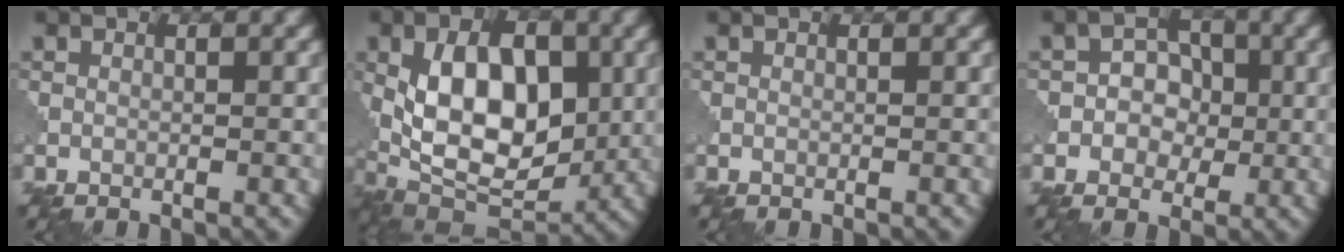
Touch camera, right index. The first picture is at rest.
{"total": 11.3, "force": [0.5, 6.6, 9.1], "torque": [-0.157, -0.003, 0.005]}
{"total": 0.0}
{"total": 3.6, "force": [-0.3, 3.0, 1.8], "torque": [-0.009, 0.000, -0.026]}